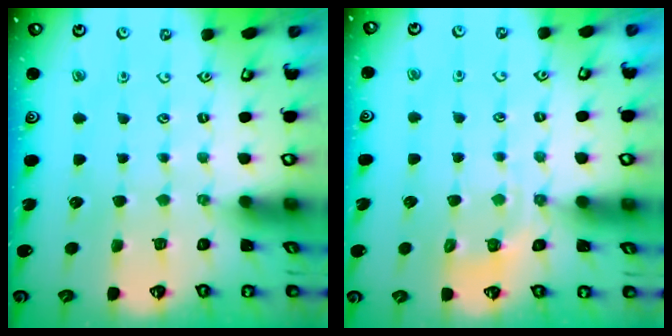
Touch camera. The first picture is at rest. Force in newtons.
{"total": 6.6, "press": 6.5, "slide": 1.3}